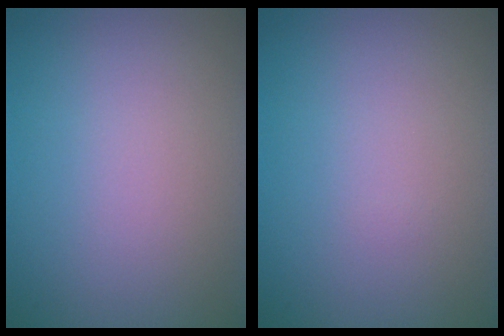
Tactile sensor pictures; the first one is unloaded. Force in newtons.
{"total": 0.0}